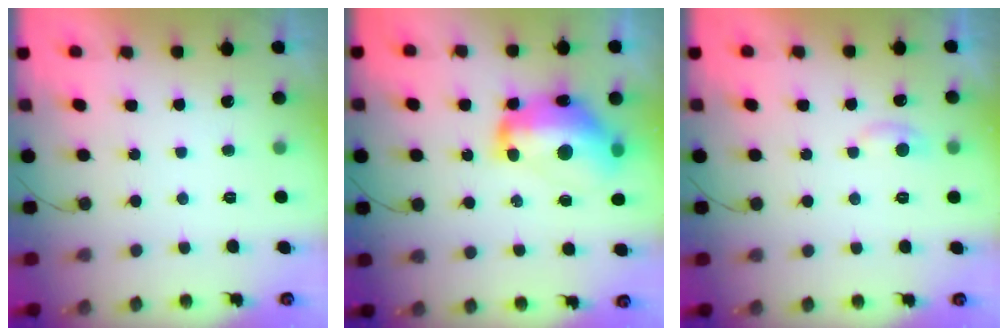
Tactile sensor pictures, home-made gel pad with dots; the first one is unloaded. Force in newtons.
{"total": 16.8, "press": 16.7, "slide": 1.0}
{"total": 4.2, "press": 4.2, "slide": 0.6}